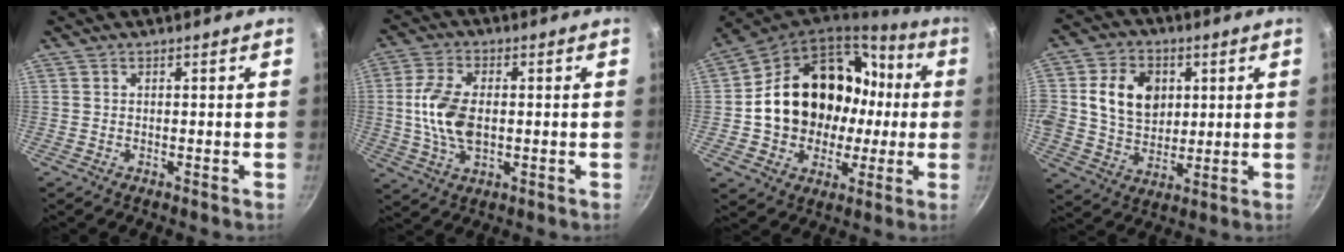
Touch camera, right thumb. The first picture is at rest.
{"total": 10.4, "force": [-0.1, 6.0, 8.5], "torque": [-0.163, 0.008, -0.005]}
{"total": 24.0, "force": [1.3, 19.1, 14.4], "torque": [-0.217, 0.050, 0.040]}
{"total": 13.7, "force": [2.8, 10.6, 8.1], "torque": [-0.121, 0.000, 0.046]}